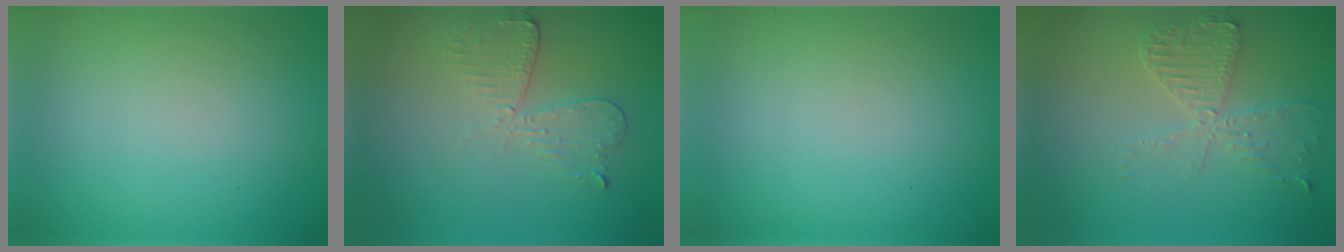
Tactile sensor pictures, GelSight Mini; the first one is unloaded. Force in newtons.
{"total": 2.9, "press": 2.5, "slide": 1.5}
{"total": 0.0}
{"total": 3.5, "press": 3.0, "slide": 1.8}